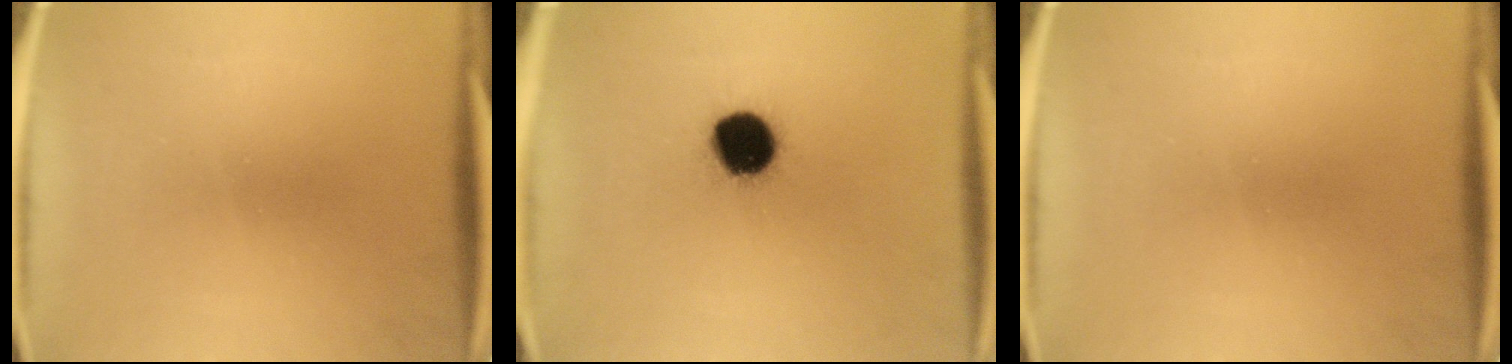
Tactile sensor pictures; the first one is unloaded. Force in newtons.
{"total": 12.7}
{"total": 0.0}